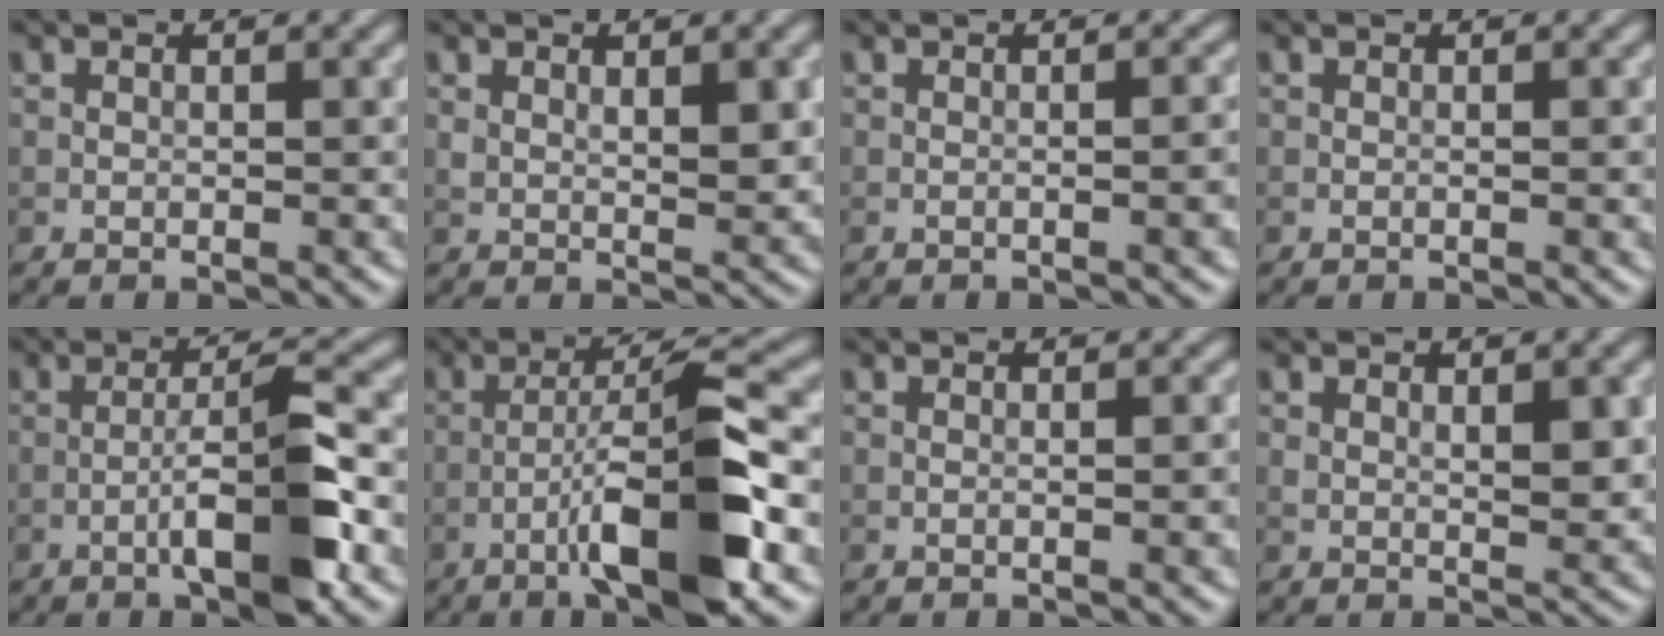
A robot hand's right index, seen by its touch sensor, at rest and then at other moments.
{"total": 3.0, "force": [0.9, 1.3, 2.5], "torque": [-0.043, -0.004, 0.021]}
{"total": 3.1, "force": [-0.5, 0.9, 2.9], "torque": [-0.023, 0.005, -0.008]}
{"total": 0.6, "force": [-0.1, 0.0, 0.6], "torque": [-0.008, -0.002, -0.001]}
{"total": 6.6, "force": [-2.4, 0.9, 6.1], "torque": [-0.105, 0.015, -0.046]}
{"total": 9.1, "force": [-3.4, 1.2, 8.3], "torque": [-0.137, 0.021, -0.065]}
{"total": 1.6, "force": [-0.2, 0.4, 1.6], "torque": [-0.016, 0.000, -0.006]}
{"total": 2.7, "force": [0.8, 1.1, 2.4], "torque": [-0.040, -0.003, 0.018]}